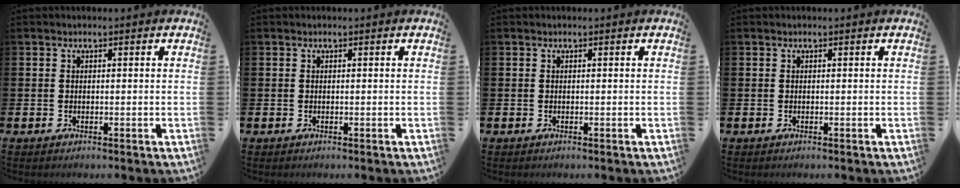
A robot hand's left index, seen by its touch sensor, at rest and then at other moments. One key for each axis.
{"total": 0.0}
{"total": 0.0}
{"total": 0.0}